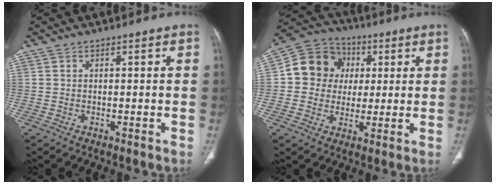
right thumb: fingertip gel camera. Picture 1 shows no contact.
{"total": 12.3, "force": [1.8, 11.2, 4.6], "torque": [-0.051, 0.014, 0.022]}